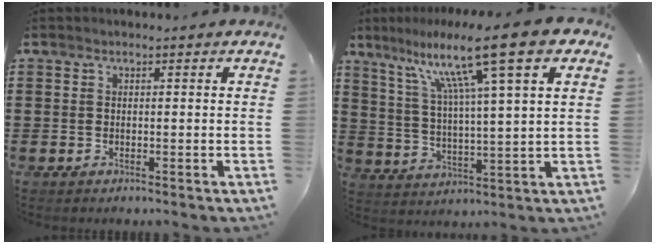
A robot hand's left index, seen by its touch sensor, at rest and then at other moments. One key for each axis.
{"total": 14.2, "fx": 9.0, "fy": 0.8, "fz": 11.0, "tx": -0.219, "ty": -0.029, "tz": 0.138}